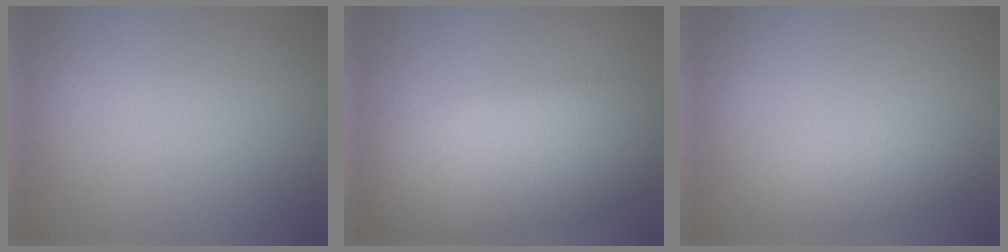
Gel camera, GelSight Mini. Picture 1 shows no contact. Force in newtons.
{"total": 9.6, "press": 9.6, "slide": 0.5}
{"total": 1.9, "press": 1.9, "slide": 0.0}